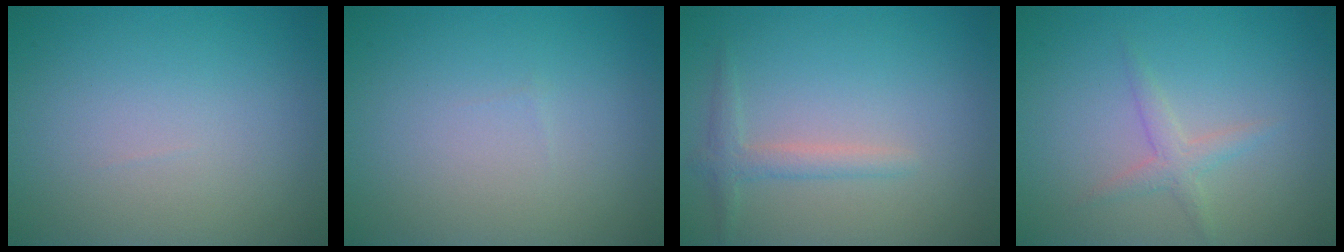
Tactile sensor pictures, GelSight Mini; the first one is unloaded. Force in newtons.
{"total": 0.0}
{"total": 1.8, "press": 1.7, "slide": 0.1}
{"total": 1.6, "press": 1.6, "slide": 0.1}